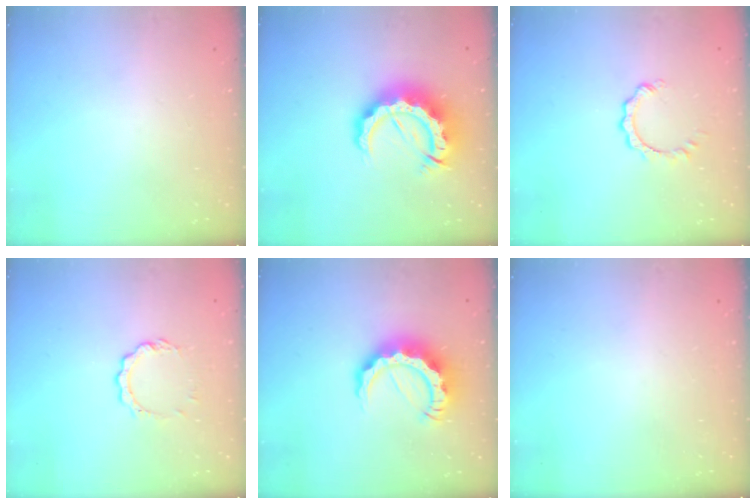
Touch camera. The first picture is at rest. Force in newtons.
{"total": 14.6, "press": 14.5, "slide": 1.6}
{"total": 3.0, "press": 3.0, "slide": 0.3}
{"total": 4.7, "press": 4.7, "slide": 0.5}
{"total": 11.5, "press": 11.4, "slide": 1.2}
{"total": 0.0}